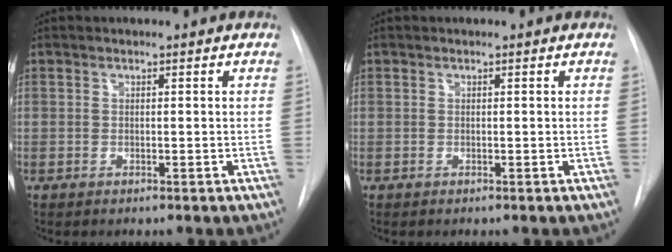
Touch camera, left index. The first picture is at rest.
{"total": 0.0}